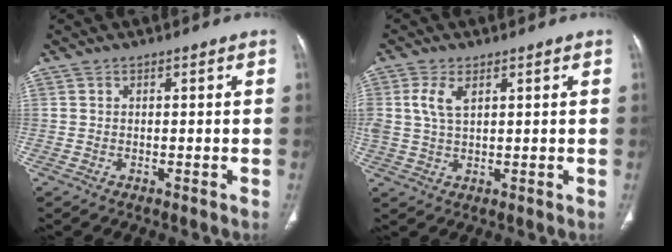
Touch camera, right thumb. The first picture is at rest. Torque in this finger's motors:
{"motor_torque": [2.47, 2.54, 2.77, 0.00, 1.05]}